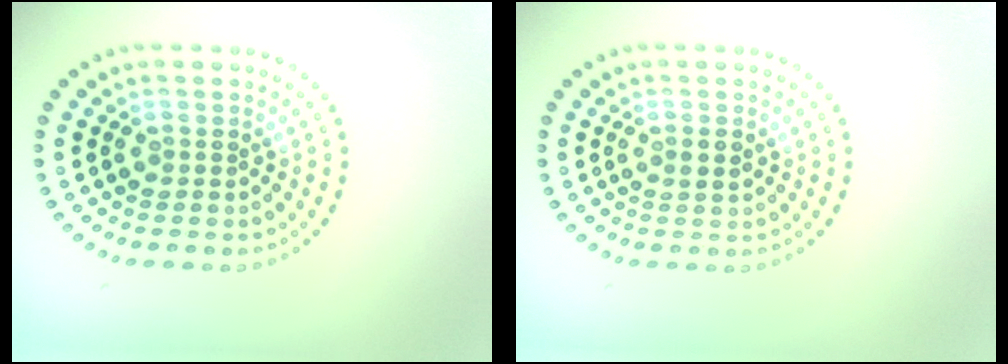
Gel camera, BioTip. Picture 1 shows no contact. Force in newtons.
{"total": 1.2, "press": 1.2, "slide": 0.3}